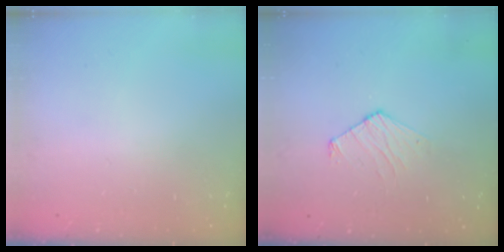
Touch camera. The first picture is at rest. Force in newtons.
{"total": 5.1, "press": 5.0, "slide": 0.6}